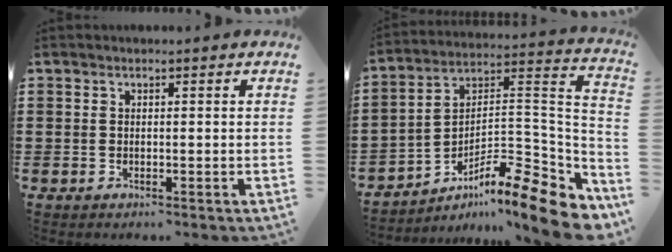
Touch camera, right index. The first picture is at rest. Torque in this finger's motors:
{"motor_torque": [1.17, -0.97, -0.18, -0.12]}